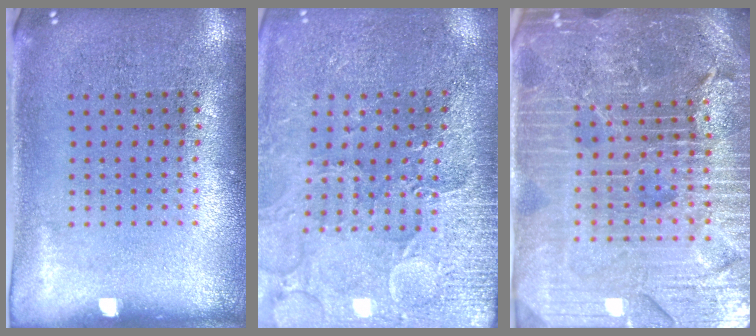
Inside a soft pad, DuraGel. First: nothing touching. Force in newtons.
{"total": 3.3, "press": 3.3, "slide": 0.4}
{"total": 5.9, "press": 5.3, "slide": 2.7}